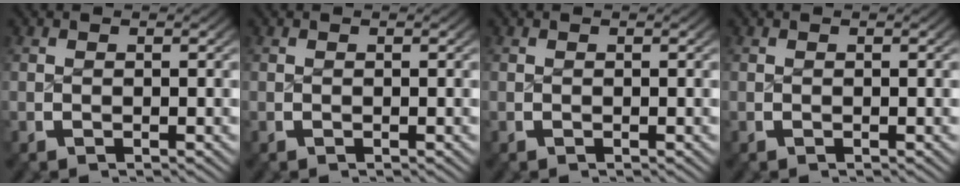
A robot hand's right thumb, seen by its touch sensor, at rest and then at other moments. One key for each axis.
{"total": 0.0}
{"total": 0.0}
{"total": 0.0}